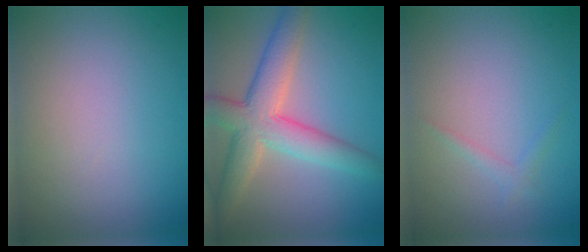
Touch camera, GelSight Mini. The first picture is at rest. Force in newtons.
{"total": 6.9, "press": 6.9, "slide": 0.4}
{"total": 0.9, "press": 0.9, "slide": 0.0}